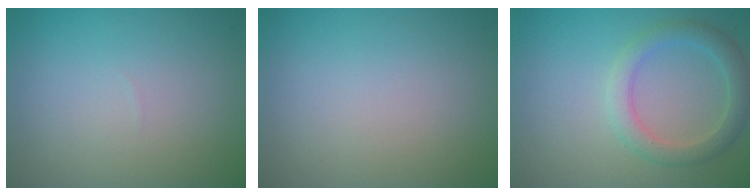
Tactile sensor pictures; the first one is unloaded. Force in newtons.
{"total": 0.0}
{"total": 3.0, "press": 3.0, "slide": 0.2}